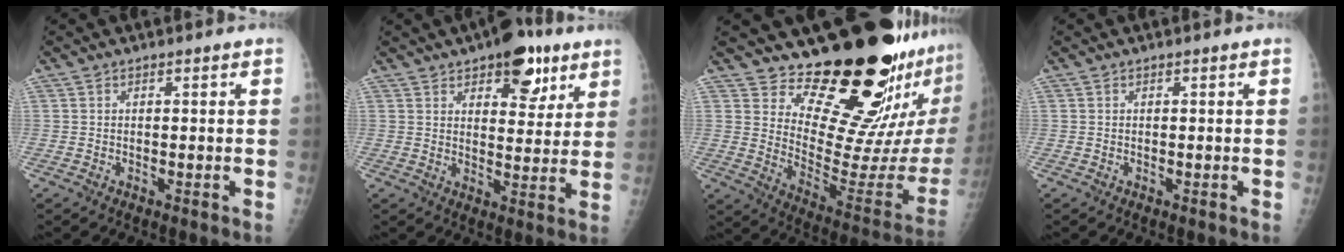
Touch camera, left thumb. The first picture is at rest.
{"total": 11.8, "force": [7.0, 5.7, 7.6], "torque": [-0.063, -0.029, 0.095]}
{"total": 22.3, "force": [17.2, 5.7, 13.1], "torque": [-0.149, -0.168, 0.250]}
{"total": 0.0}